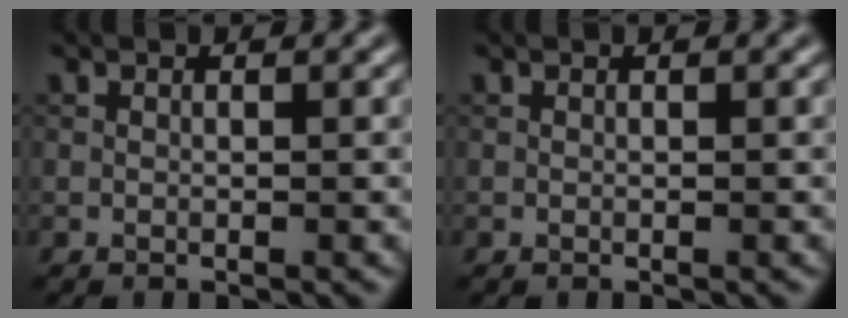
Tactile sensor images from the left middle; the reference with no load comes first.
{"total": 0.0}